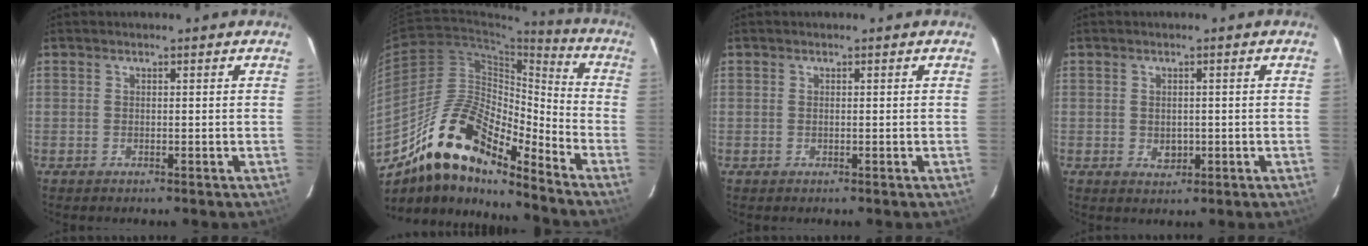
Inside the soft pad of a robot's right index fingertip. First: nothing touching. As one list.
[{"total": 18.2, "force": [-14.0, 5.4, 10.3], "torque": [-0.174, 0.006, -0.267]}, {"total": 0.0}, {"total": 2.3, "force": [-0.3, 2.0, 1.2], "torque": [-0.019, -0.001, -0.001]}]